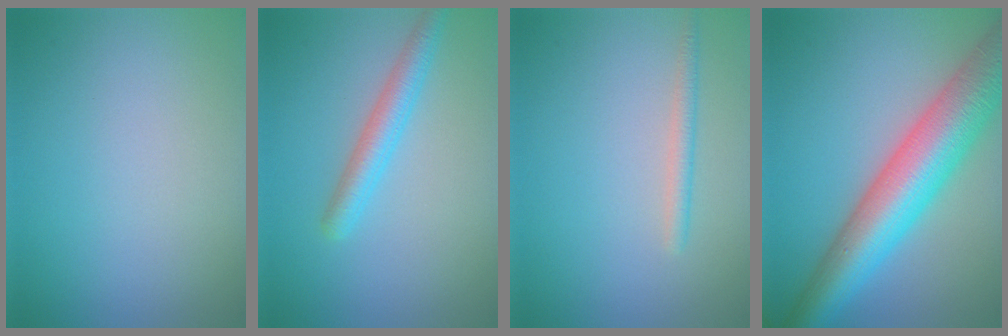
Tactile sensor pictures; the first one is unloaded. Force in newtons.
{"total": 2.8, "press": 2.8, "slide": 0.2}
{"total": 1.4, "press": 1.4, "slide": 0.2}
{"total": 10.3, "press": 10.3, "slide": 0.1}